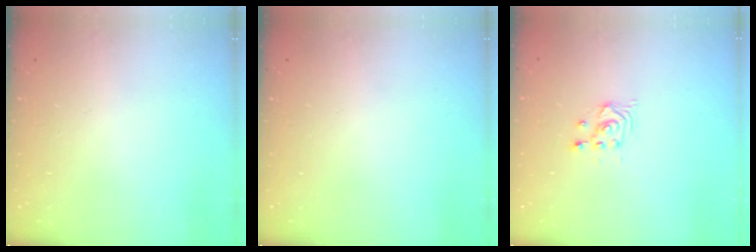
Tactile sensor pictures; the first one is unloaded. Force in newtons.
{"total": 0.0}
{"total": 2.5, "press": 2.5, "slide": 0.2}